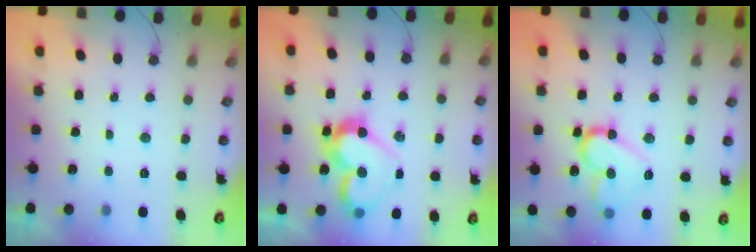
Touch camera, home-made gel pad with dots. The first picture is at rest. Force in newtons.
{"total": 16.1, "press": 15.9, "slide": 2.4}
{"total": 13.5, "press": 13.4, "slide": 1.3}